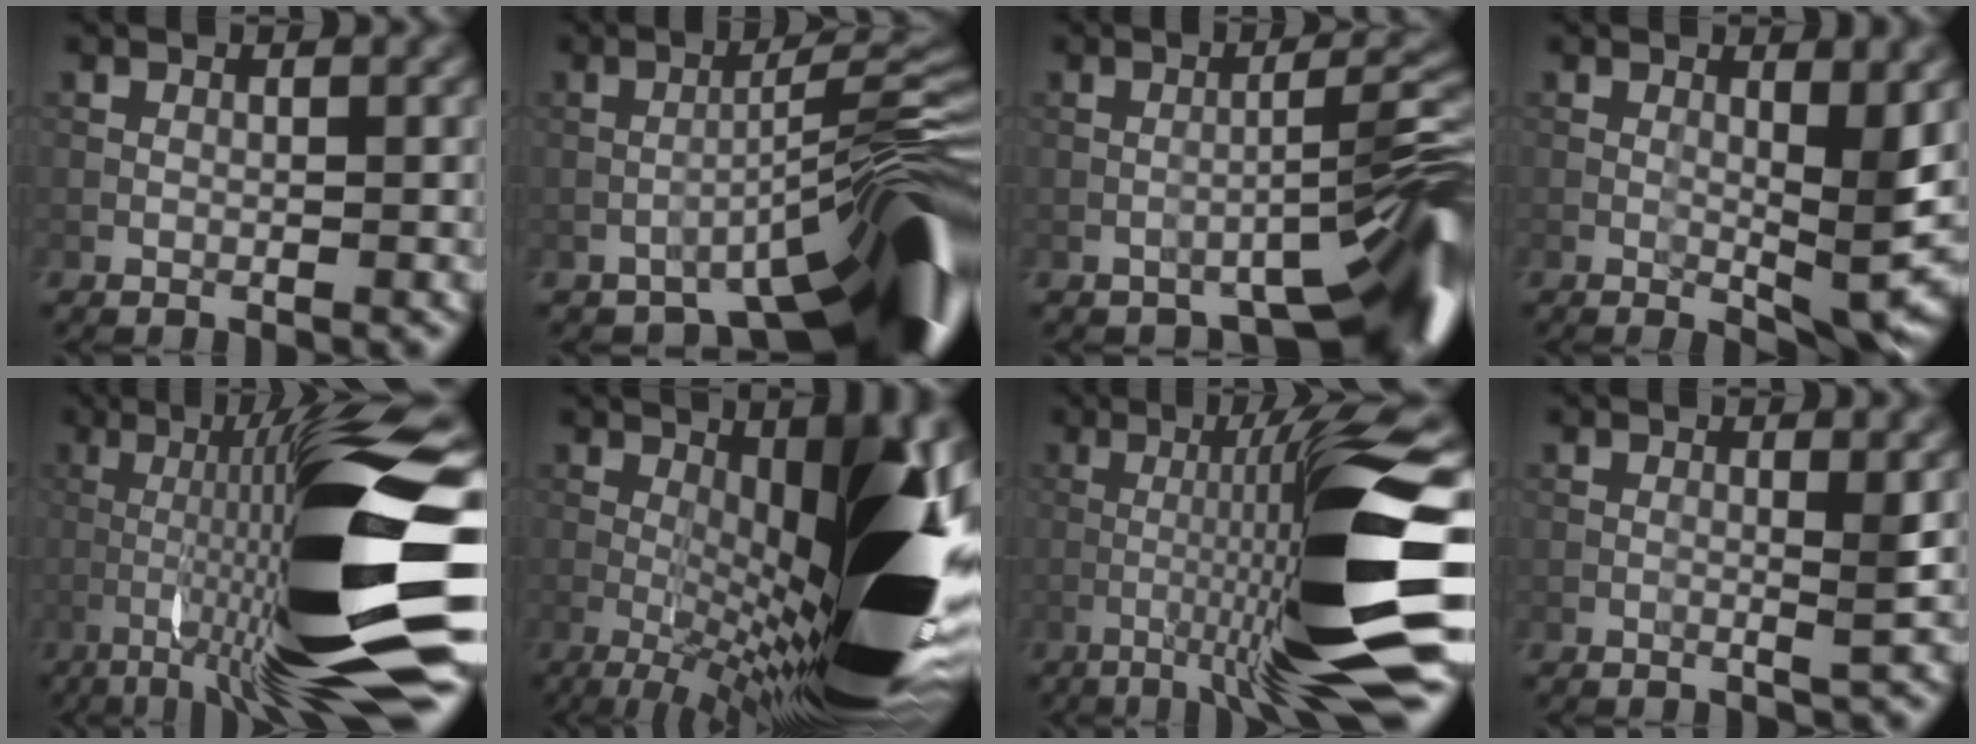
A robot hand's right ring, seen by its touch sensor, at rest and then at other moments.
{"total": 11.0, "force": [-6.7, 2.1, 8.5], "torque": [-0.107, 0.014, -0.107]}
{"total": 9.1, "force": [-4.7, 2.3, 7.4], "torque": [-0.082, 0.010, -0.068]}
{"total": 4.9, "force": [0.8, 1.5, 4.6], "torque": [-0.061, -0.008, 0.015]}
{"total": 17.3, "force": [-4.7, 1.8, 16.5], "torque": [-0.280, 0.022, -0.080]}
{"total": 18.3, "force": [-1.7, 4.6, 17.6], "torque": [-0.245, 0.023, -0.030]}
{"total": 13.4, "force": [-3.5, 0.4, 13.0], "torque": [-0.204, 0.032, -0.053]}
{"total": 1.3, "force": [0.1, 0.1, 1.3], "torque": [-0.020, -0.001, -0.004]}